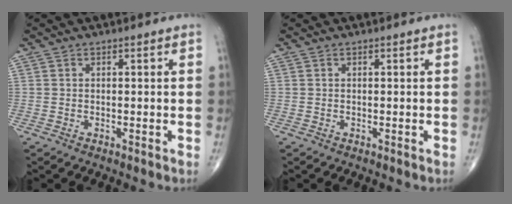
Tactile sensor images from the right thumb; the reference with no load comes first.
{"total": 0.0}